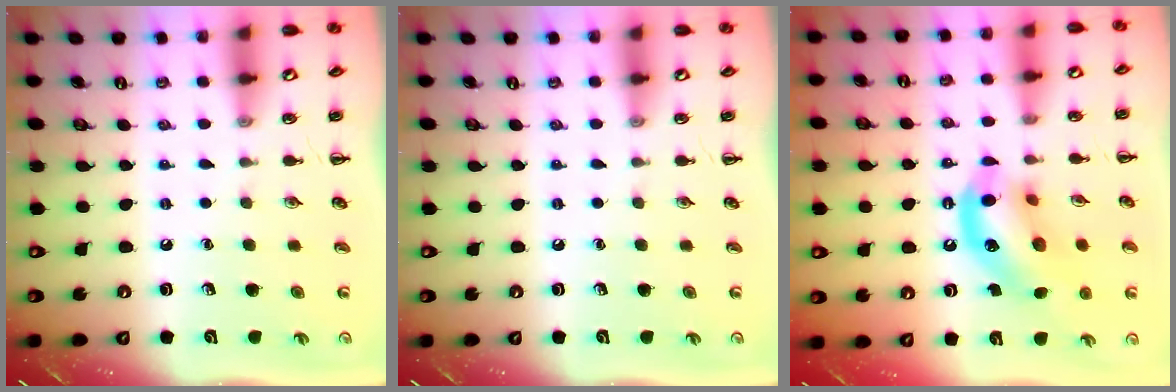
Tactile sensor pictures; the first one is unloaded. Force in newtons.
{"total": 0.0}
{"total": 14.7, "press": 14.5, "slide": 2.1}